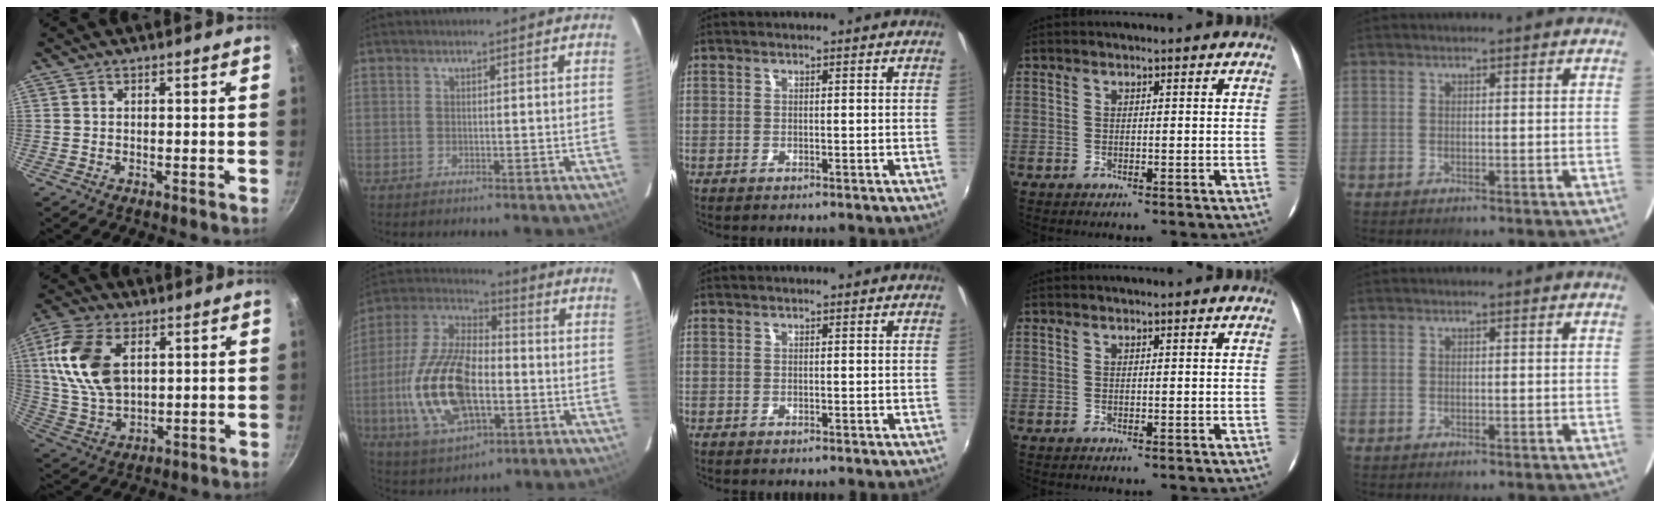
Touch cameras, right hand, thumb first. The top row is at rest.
{"thumb": {"total": 15.4, "force": [4.2, 9.3, 11.5], "torque": [-0.212, -0.008, 0.086]}, "index": {"total": 20.0, "force": [-4.0, 9.9, 17.0], "torque": [-0.356, -0.002, -0.066]}}